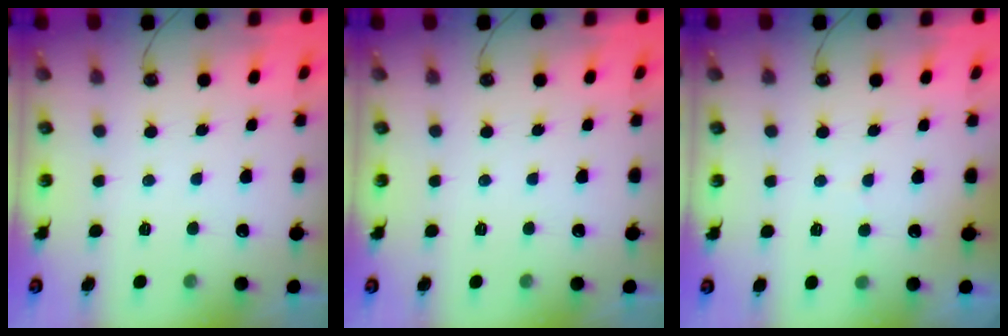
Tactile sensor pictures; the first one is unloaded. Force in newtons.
{"total": 0.0}
{"total": 2.8, "press": 2.6, "slide": 1.1}